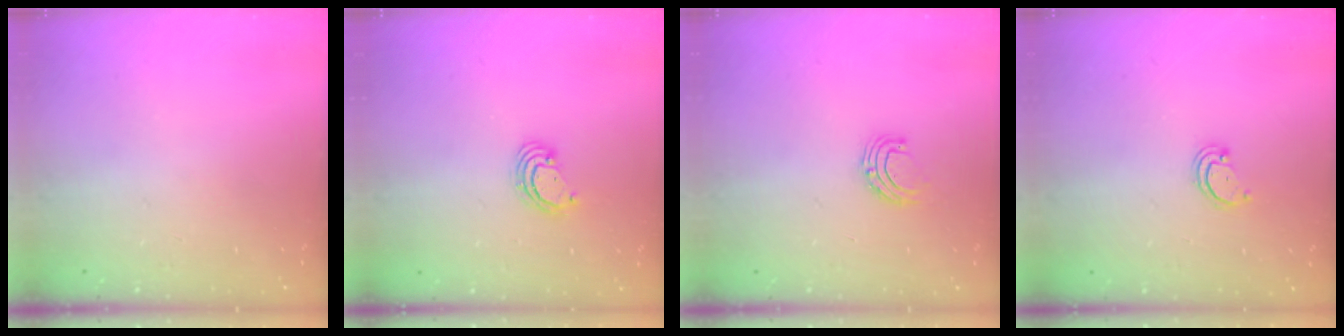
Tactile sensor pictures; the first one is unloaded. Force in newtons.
{"total": 3.3, "press": 3.3, "slide": 0.4}
{"total": 5.5, "press": 5.5, "slide": 0.6}
{"total": 2.2, "press": 2.2, "slide": 0.2}